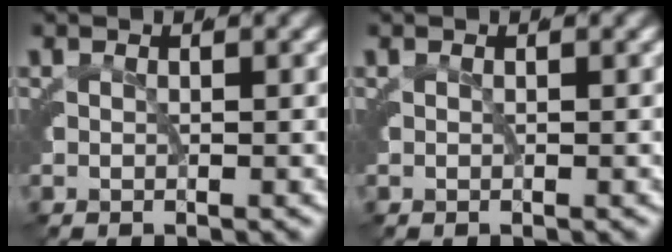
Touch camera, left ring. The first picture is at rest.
{"total": 0.0}